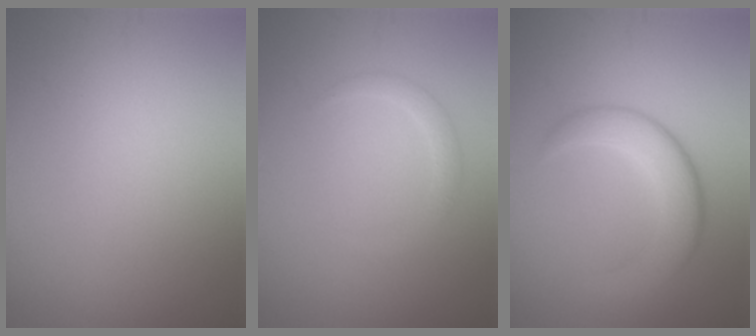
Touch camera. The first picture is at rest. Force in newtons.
{"total": 1.4, "press": 1.4, "slide": 0.1}
{"total": 5.0, "press": 5.0, "slide": 0.2}